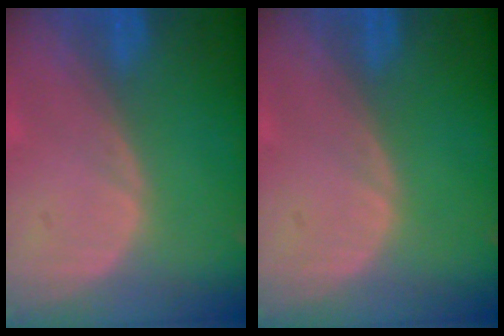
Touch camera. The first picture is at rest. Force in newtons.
{"total": 0.0}